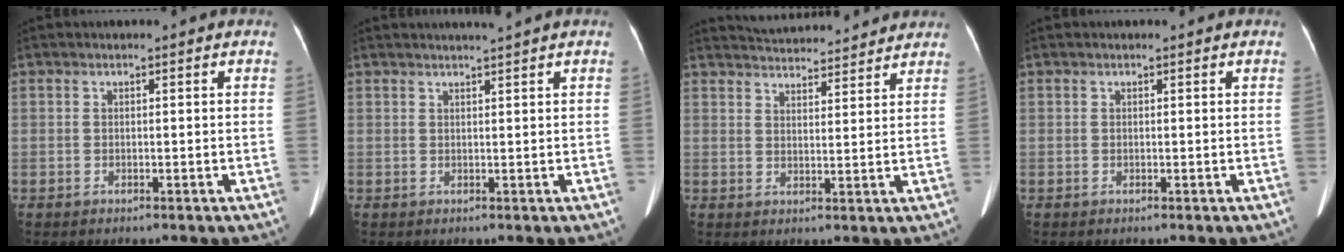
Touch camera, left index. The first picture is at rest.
{"total": 2.6, "force": [2.3, -0.9, 0.9], "torque": [-0.009, 0.005, 0.037]}
{"total": 12.6, "force": [12.1, 1.8, 3.0], "torque": [-0.051, 0.022, 0.166]}
{"total": 0.7, "force": [0.7, 0.1, 0.2], "torque": [-0.009, 0.011, 0.010]}